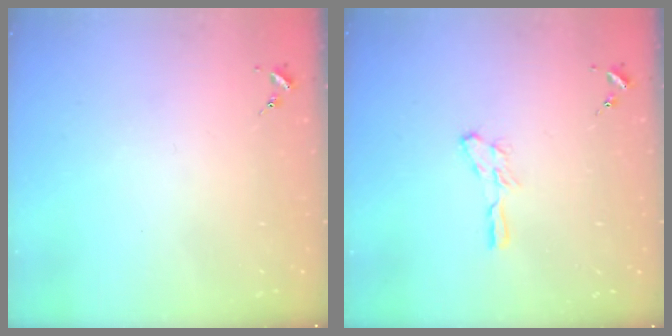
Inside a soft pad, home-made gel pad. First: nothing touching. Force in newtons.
{"total": 4.8, "press": 4.7, "slide": 0.3}